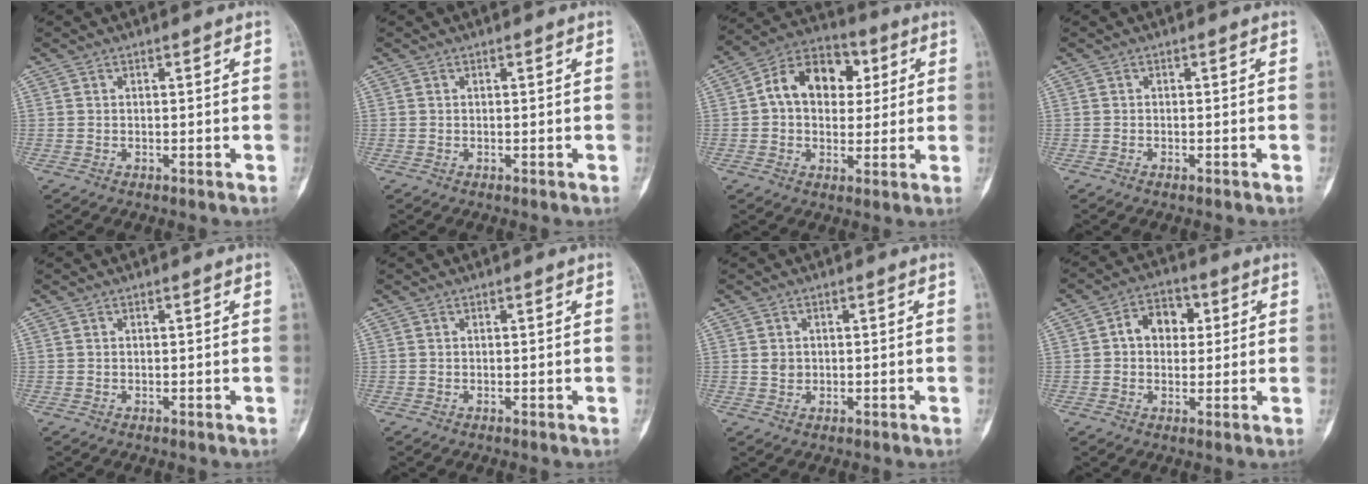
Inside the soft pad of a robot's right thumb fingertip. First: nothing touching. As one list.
[{"total": 0.0}, {"total": 13.6, "force": [2.7, 9.8, 9.0], "torque": [-0.105, 0.018, 0.034]}, {"total": 0.6, "force": [-0.5, 0.2, 0.4], "torque": [-0.011, 0.002, -0.006]}, {"total": 0.0}, {"total": 0.0}, {"total": 1.7, "force": [0.1, 1.5, 0.9], "torque": [-0.009, 0.002, 0.004]}, {"total": 7.6, "force": [1.4, 5.7, 4.8], "torque": [-0.043, 0.012, 0.015]}]